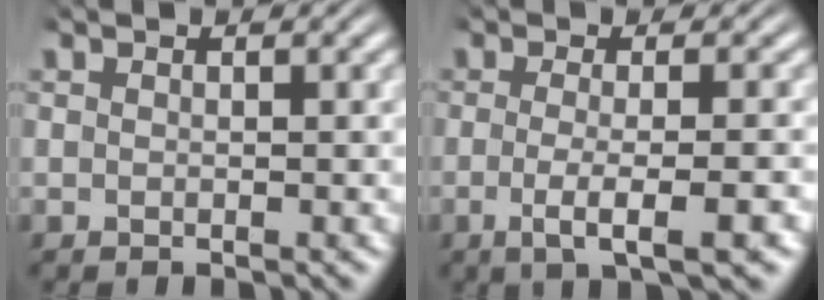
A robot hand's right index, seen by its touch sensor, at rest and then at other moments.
{"total": 3.9, "force": [-1.6, 0.4, 3.6], "torque": [-0.068, -0.012, -0.020]}